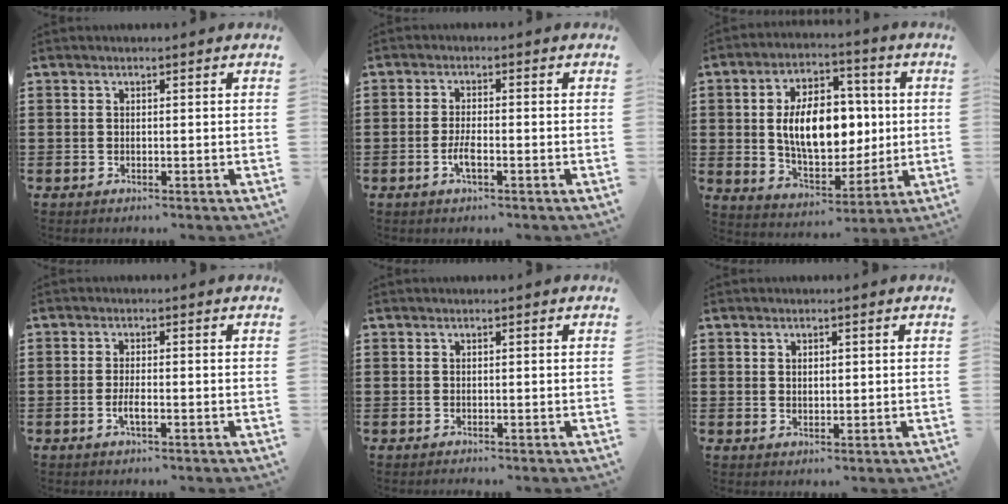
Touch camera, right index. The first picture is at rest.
{"total": 2.8, "force": [-1.2, 0.8, 2.5], "torque": [-0.058, -0.004, -0.025]}
{"total": 11.6, "force": [0.9, 7.1, 9.1], "torque": [-0.161, 0.008, 0.010]}
{"total": 2.3, "force": [-0.9, 0.5, 2.1], "torque": [-0.043, -0.003, -0.017]}
{"total": 0.0}
{"total": 1.2, "force": [0.7, 0.8, 0.5], "torque": [-0.012, 0.005, 0.013]}